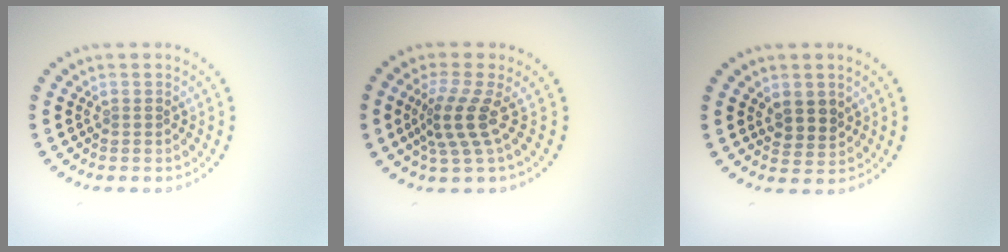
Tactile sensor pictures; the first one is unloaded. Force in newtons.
{"total": 3.4, "press": 2.4, "slide": 2.5}
{"total": 2.2, "press": 2.1, "slide": 0.9}